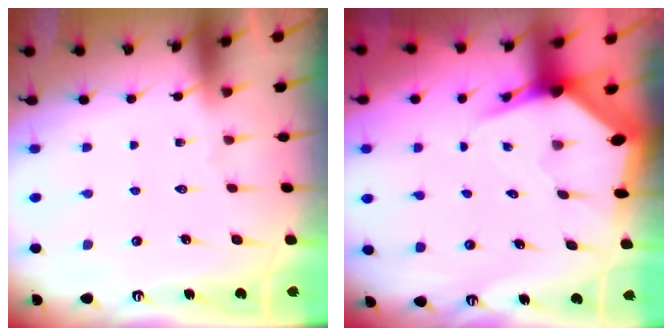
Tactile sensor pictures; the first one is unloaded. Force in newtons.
{"total": 5.2, "press": 5.1, "slide": 0.7}